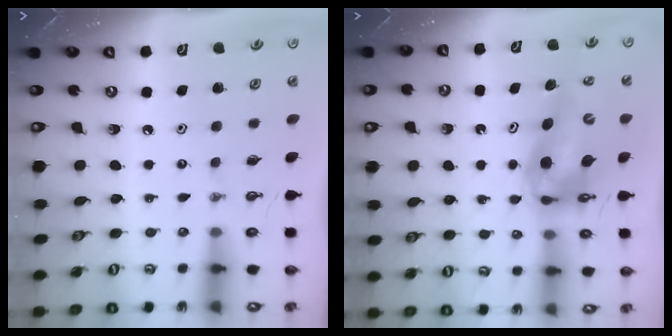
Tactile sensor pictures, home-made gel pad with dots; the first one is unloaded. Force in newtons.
{"total": 12.0, "press": 11.6, "slide": 3.0}